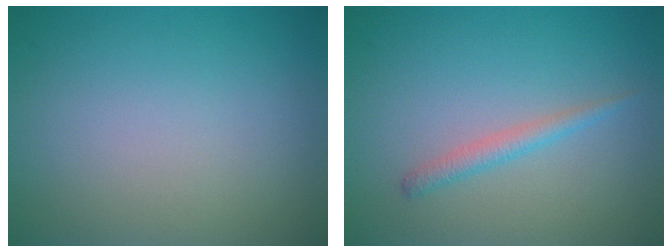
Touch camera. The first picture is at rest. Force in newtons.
{"total": 1.5, "press": 1.5, "slide": 0.0}